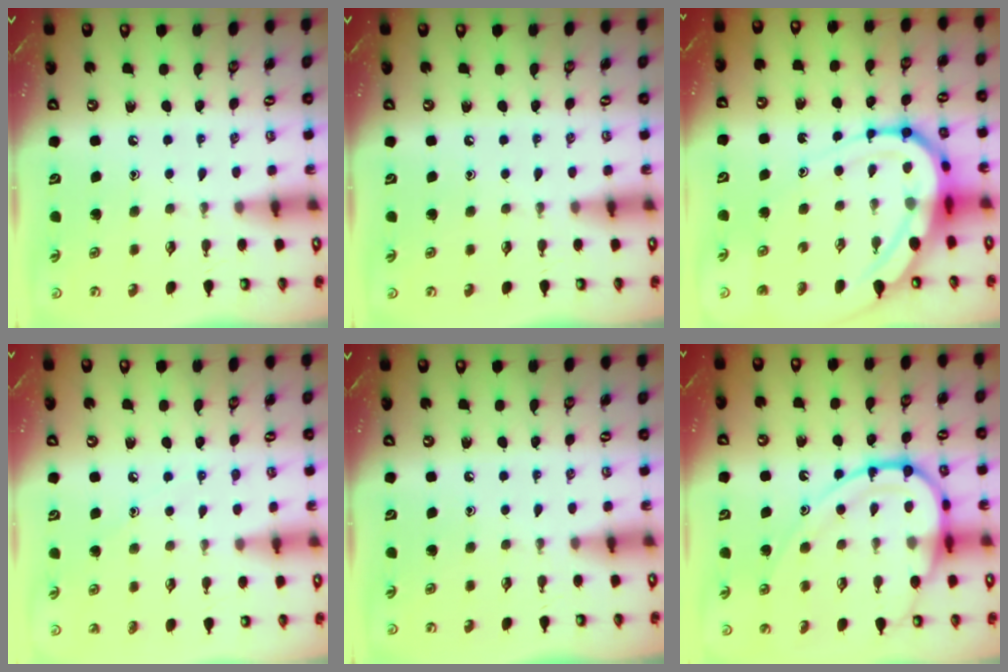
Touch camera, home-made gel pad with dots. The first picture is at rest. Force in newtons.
{"total": 0.0}
{"total": 16.0, "press": 15.9, "slide": 1.7}
{"total": 5.1, "press": 5.1, "slide": 0.5}
{"total": 0.0}
{"total": 16.7, "press": 16.6, "slide": 1.4}